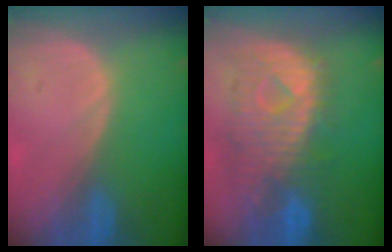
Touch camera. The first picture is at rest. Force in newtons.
{"total": 10.6, "press": 9.5, "slide": 4.6}